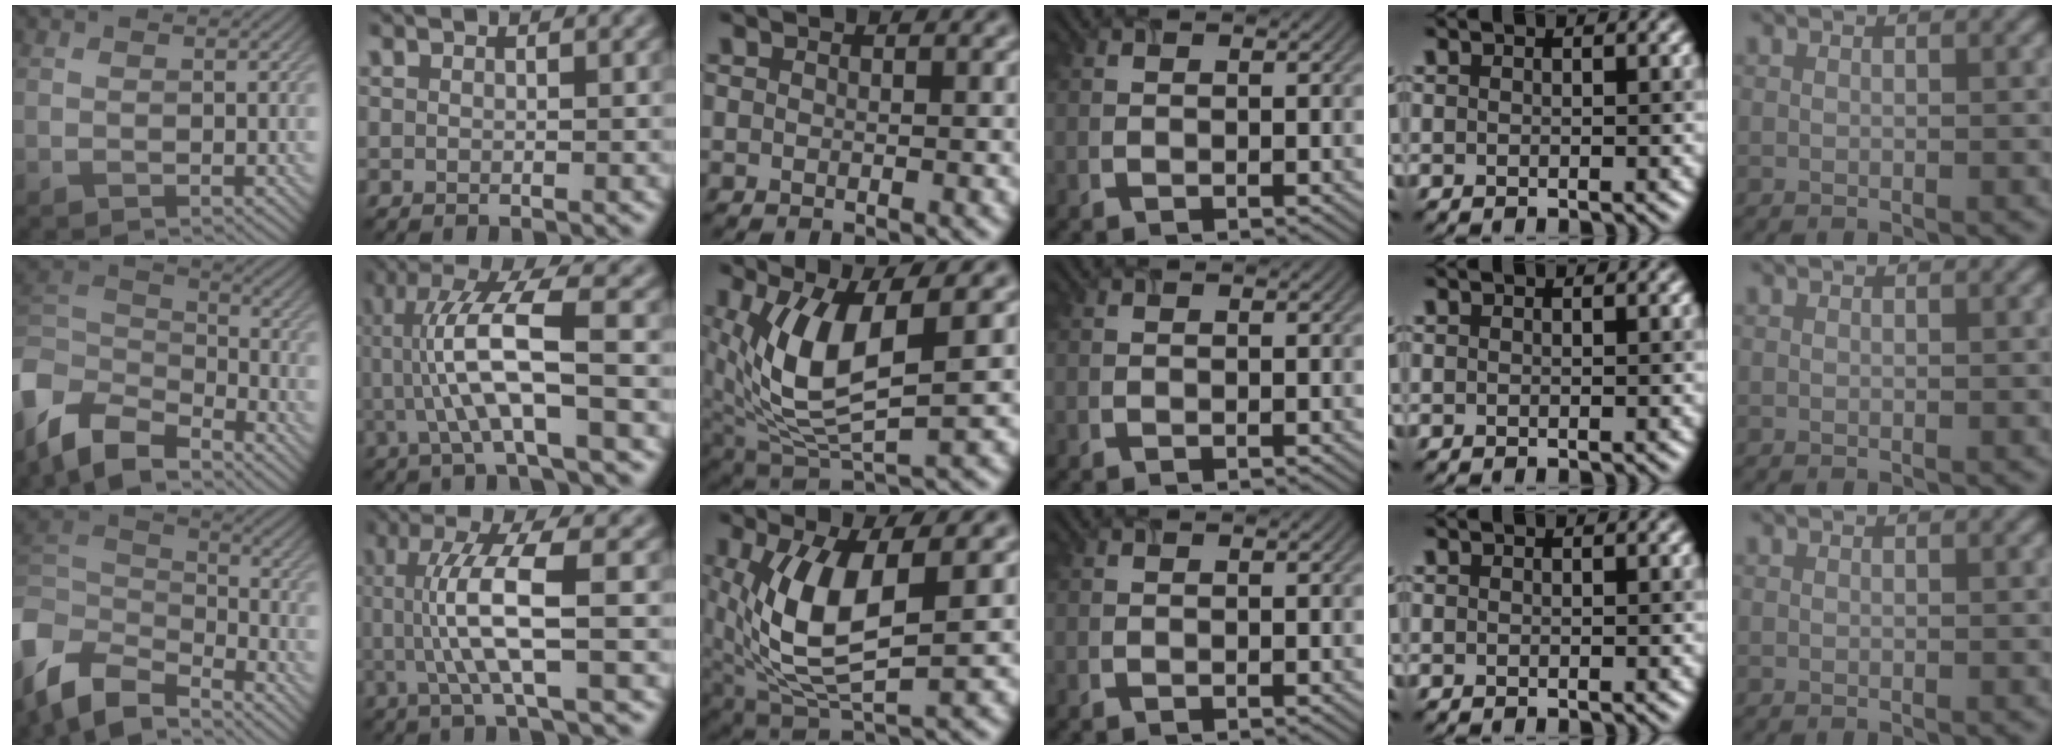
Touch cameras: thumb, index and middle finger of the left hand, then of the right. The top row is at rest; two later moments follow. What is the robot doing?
{"motion": "lift_and_place", "object": "timer"}